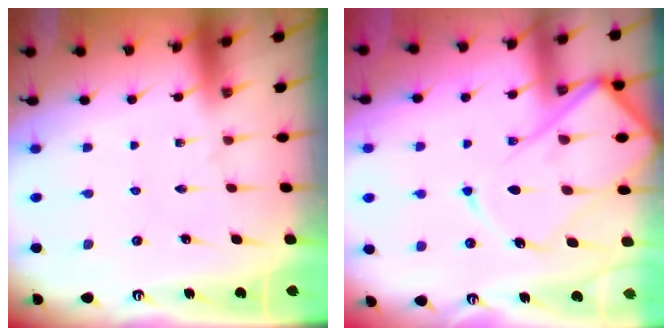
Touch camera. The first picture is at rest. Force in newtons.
{"total": 15.4, "press": 15.3, "slide": 1.5}